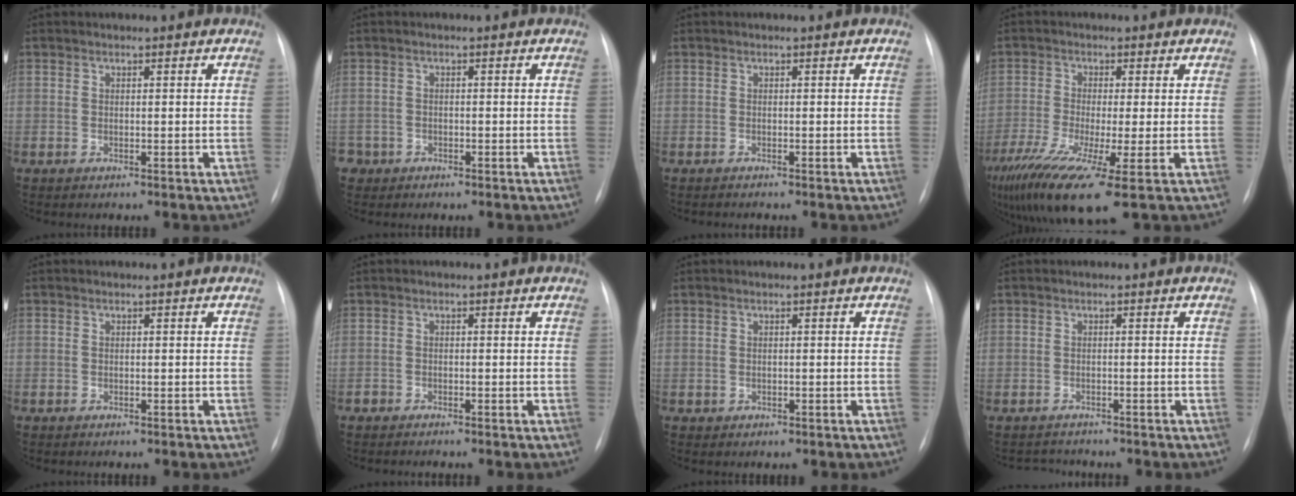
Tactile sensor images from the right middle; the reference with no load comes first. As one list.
[{"total": 2.1, "force": [-1.2, 1.6, -0.1], "torque": [0.000, 0.008, -0.025]}, {"total": 0.7, "force": [-0.6, -0.1, 0.2], "torque": [-0.005, -0.002, -0.012]}, {"total": 13.7, "force": [-7.5, 1.5, 11.4], "torque": [-0.221, -0.042, -0.128]}, {"total": 0.0}, {"total": 1.3, "force": [-1.2, 0.3, 0.2], "torque": [-0.005, -0.002, -0.022]}, {"total": 0.7, "force": [-0.2, 0.6, 0.2], "torque": [-0.008, 0.001, 0.002]}, {"total": 2.0, "force": [-1.7, 0.9, -0.7], "torque": [0.005, -0.004, -0.027]}]